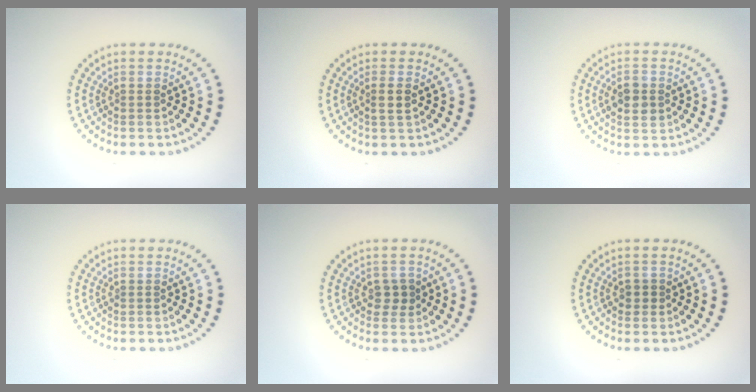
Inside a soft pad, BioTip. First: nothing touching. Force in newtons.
{"total": 1.2, "press": 1.0, "slide": 0.7}
{"total": 2.5, "press": 2.5, "slide": 0.1}
{"total": 0.0}
{"total": 1.6, "press": 1.5, "slide": 0.4}
{"total": 0.9, "press": 0.9, "slide": 0.4}